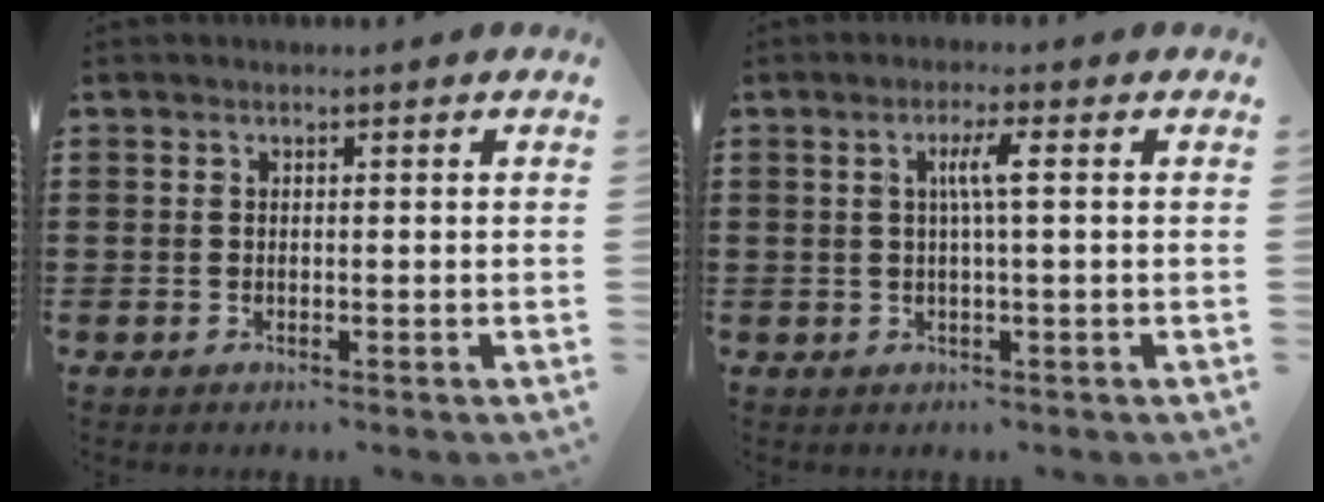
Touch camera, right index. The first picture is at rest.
{"total": 3.4, "force": [0.4, 0.0, 3.4], "torque": [-0.065, -0.001, 0.003]}